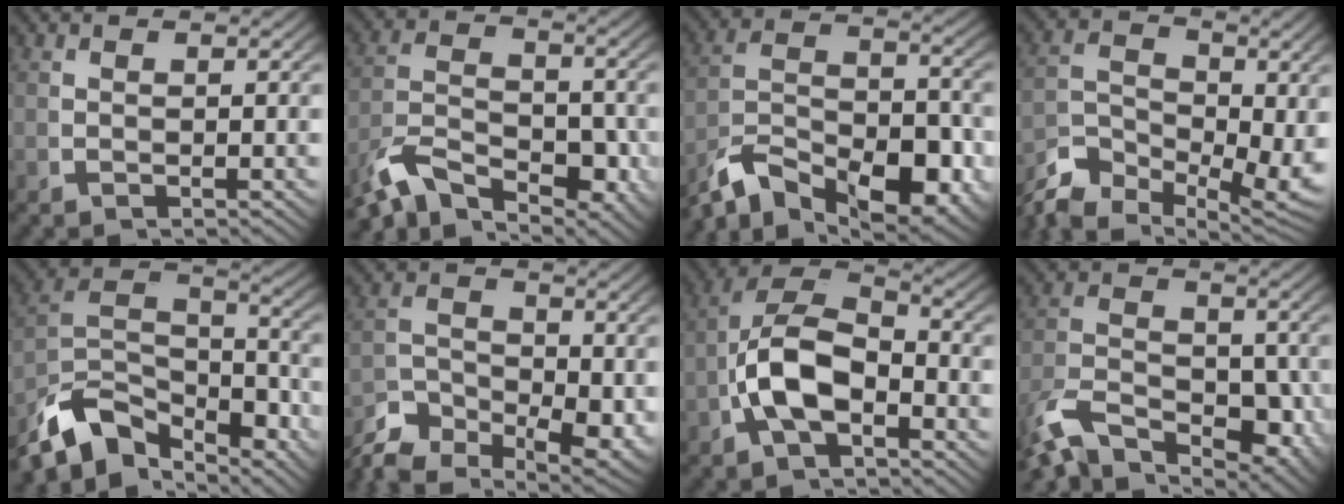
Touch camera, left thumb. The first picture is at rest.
{"total": 7.4, "force": [-3.6, 4.0, 5.1], "torque": [-0.086, -0.031, -0.059]}
{"total": 11.4, "force": [-4.1, 6.9, 8.1], "torque": [-0.163, -0.052, -0.052]}
{"total": 7.7, "force": [-4.0, 4.3, 4.9], "torque": [-0.082, -0.045, -0.059]}
{"total": 11.3, "force": [-3.4, 7.2, 8.0], "torque": [-0.183, -0.048, -0.041]}
{"total": 6.3, "force": [-4.0, 3.4, 3.4], "torque": [-0.045, -0.035, -0.064]}
{"total": 10.2, "force": [-1.6, 7.2, 7.0], "torque": [-0.166, -0.034, -0.018]}
{"total": 8.2, "force": [-4.3, 4.7, 5.2], "torque": [-0.084, -0.037, -0.066]}